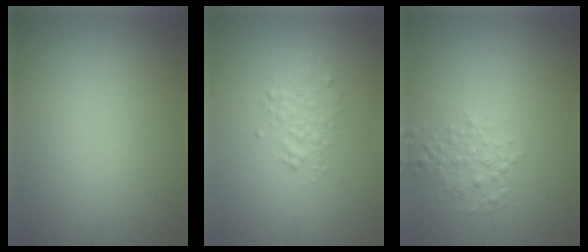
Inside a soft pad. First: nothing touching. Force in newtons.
{"total": 1.8, "press": 1.8, "slide": 0.0}
{"total": 1.9, "press": 1.9, "slide": 0.0}